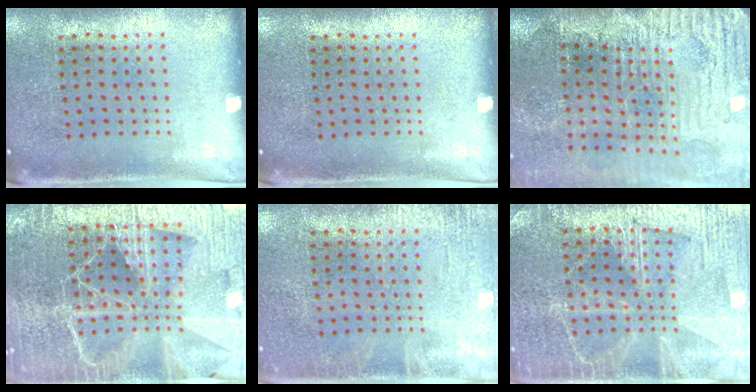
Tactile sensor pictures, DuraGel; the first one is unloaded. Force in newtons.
{"total": 0.0}
{"total": 4.6, "press": 4.0, "slide": 2.4}
{"total": 6.1, "press": 5.3, "slide": 3.0}
{"total": 1.7, "press": 1.7, "slide": 0.3}
{"total": 3.7, "press": 3.6, "slide": 0.7}